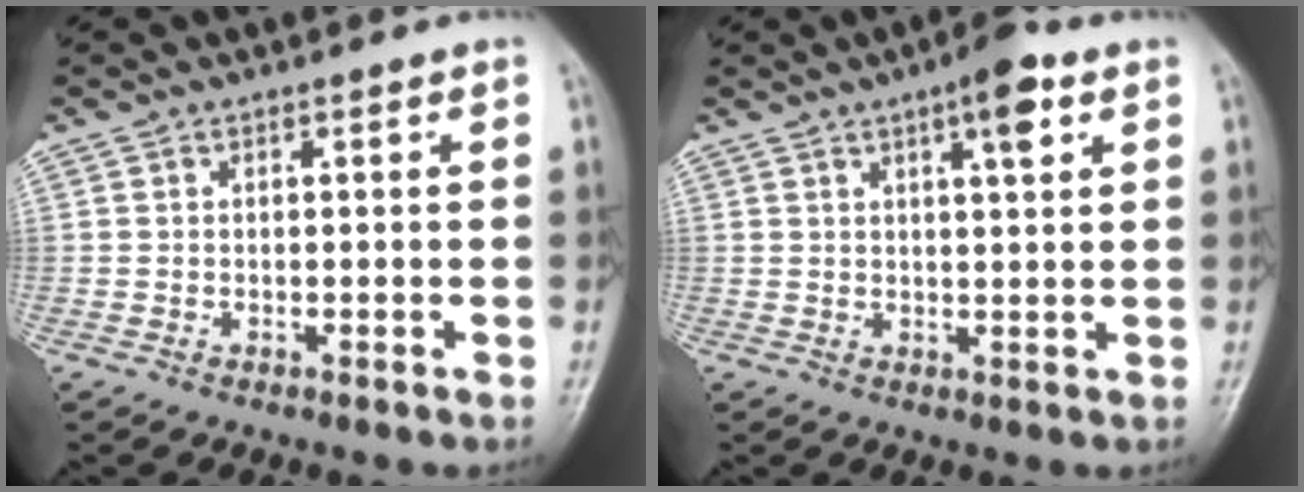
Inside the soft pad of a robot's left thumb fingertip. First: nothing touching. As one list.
[{"total": 6.3, "force": [3.1, 1.8, 5.2], "torque": [-0.065, -0.007, 0.041]}]